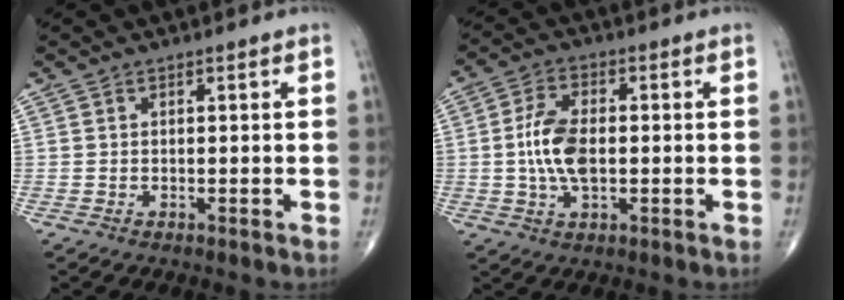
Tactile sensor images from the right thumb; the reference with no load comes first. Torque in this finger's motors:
{"motor_torque": [0.85, 1.06, 0.92, -0.14, 0.32]}